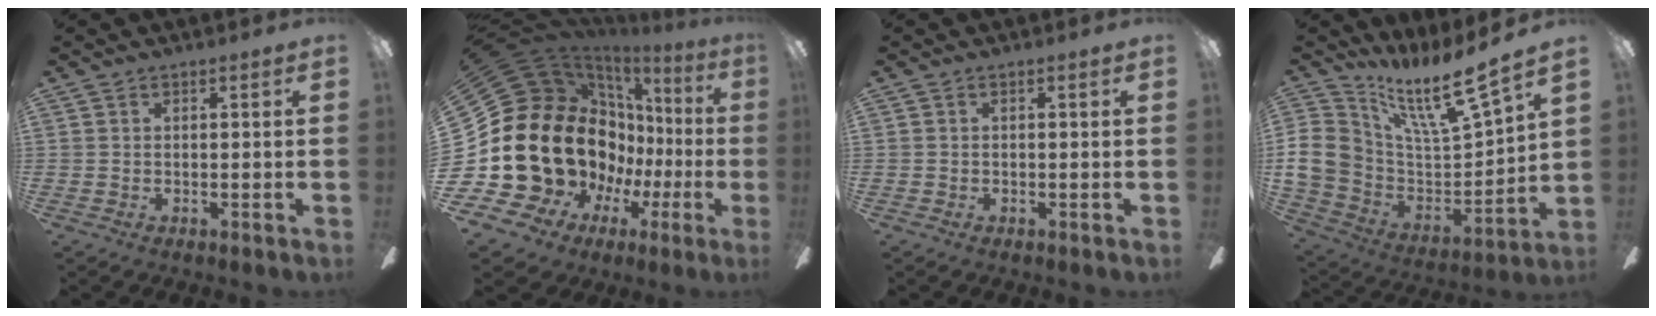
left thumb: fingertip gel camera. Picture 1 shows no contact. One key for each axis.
{"total": 25.7, "fx": -0.7, "fy": 19.7, "fz": 16.4, "tx": -0.371, "ty": -0.042, "tz": 0.052}
{"total": 0.0}
{"total": 15.8, "fx": 10.7, "fy": 5.7, "fz": 10.1, "tx": -0.192, "ty": -0.078, "tz": 0.178}